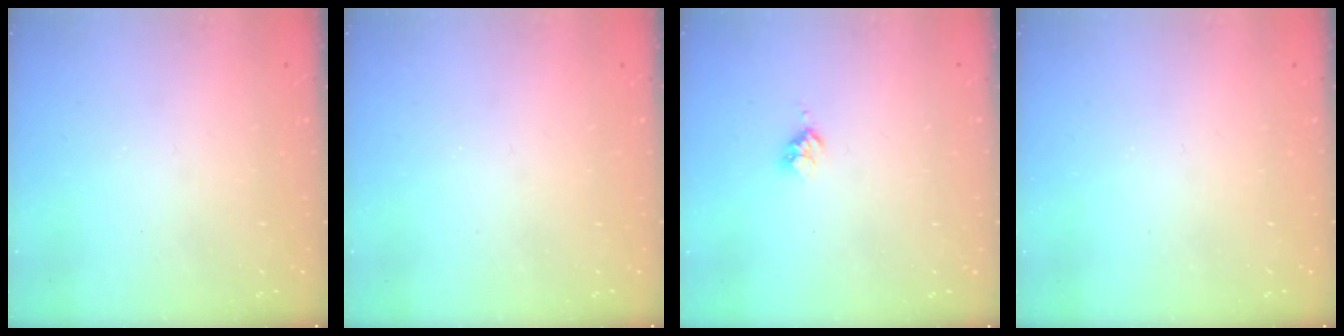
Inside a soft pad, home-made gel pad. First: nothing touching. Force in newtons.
{"total": 0.0}
{"total": 2.5, "press": 2.5, "slide": 0.3}
{"total": 0.0}